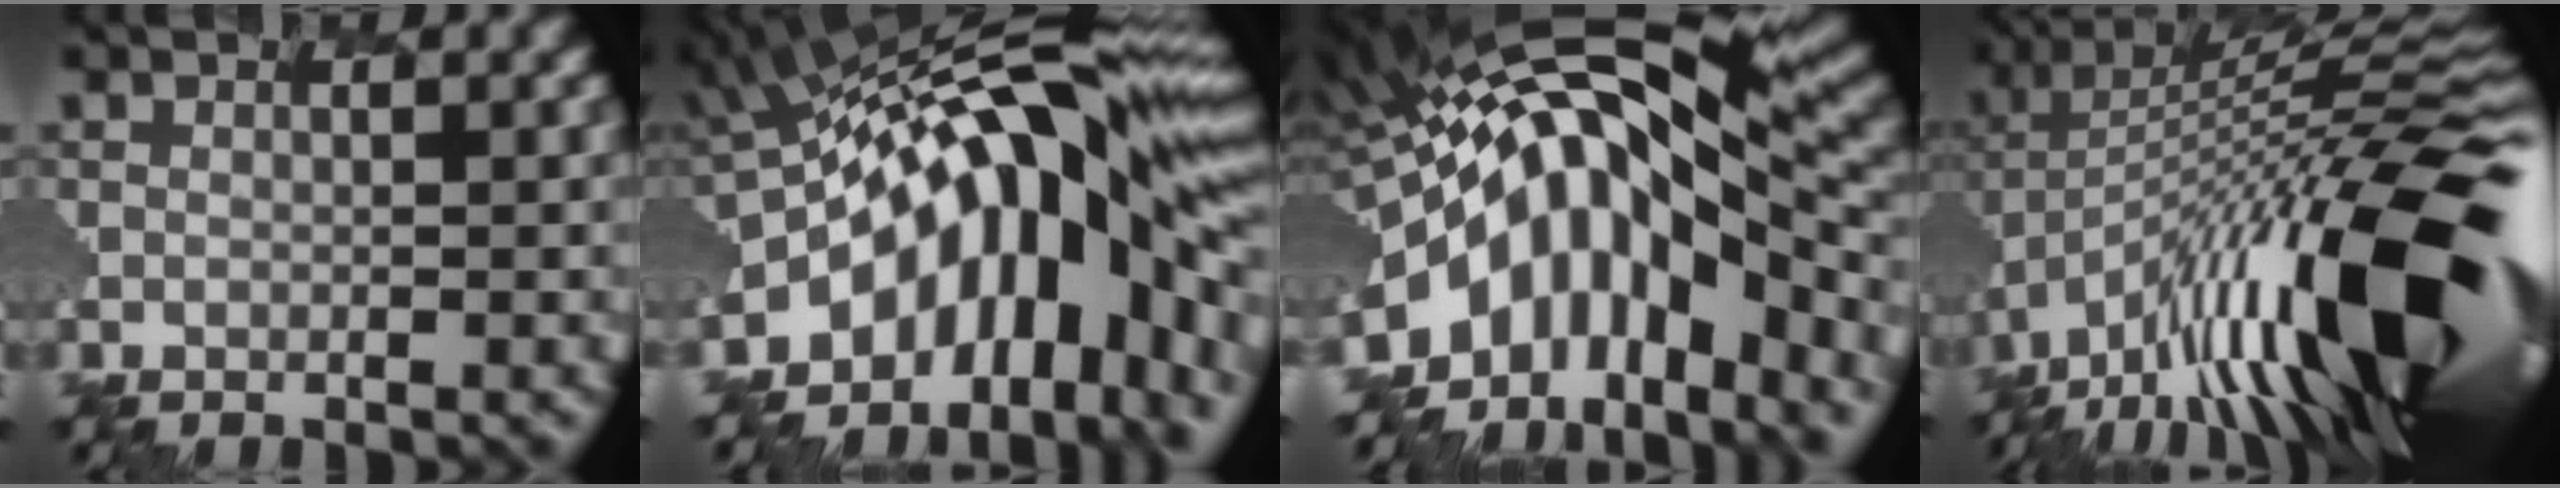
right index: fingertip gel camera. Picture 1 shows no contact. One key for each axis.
{"total": 13.7, "fx": -3.4, "fy": 5.7, "fz": 12.0, "tx": -0.152, "ty": 0.043, "tz": -0.079}
{"total": 12.0, "fx": -3.8, "fy": 4.5, "fz": 10.4, "tx": -0.179, "ty": 0.016, "tz": -0.071}
{"total": 16.7, "fx": -4.8, "fy": 5.2, "fz": 15.2, "tx": -0.239, "ty": 0.036, "tz": -0.117}